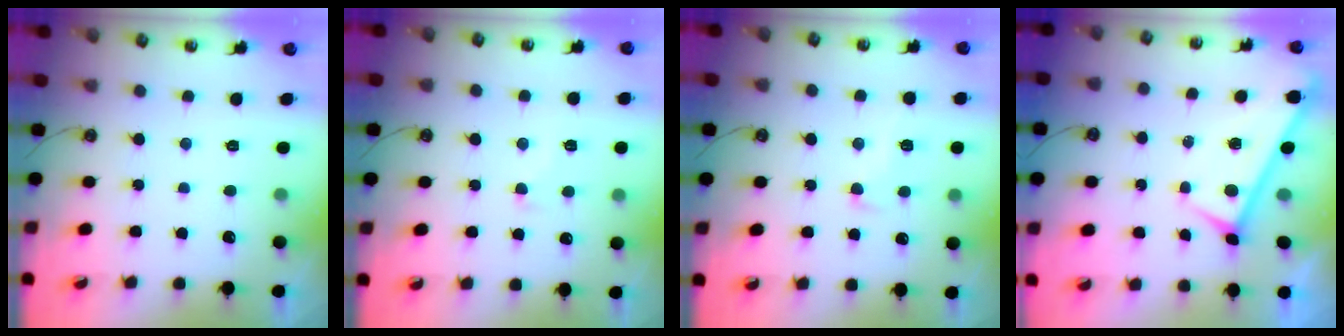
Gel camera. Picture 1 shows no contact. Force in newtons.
{"total": 2.7, "press": 2.5, "slide": 0.9}
{"total": 1.6, "press": 1.4, "slide": 0.7}
{"total": 1.4, "press": 1.3, "slide": 0.5}